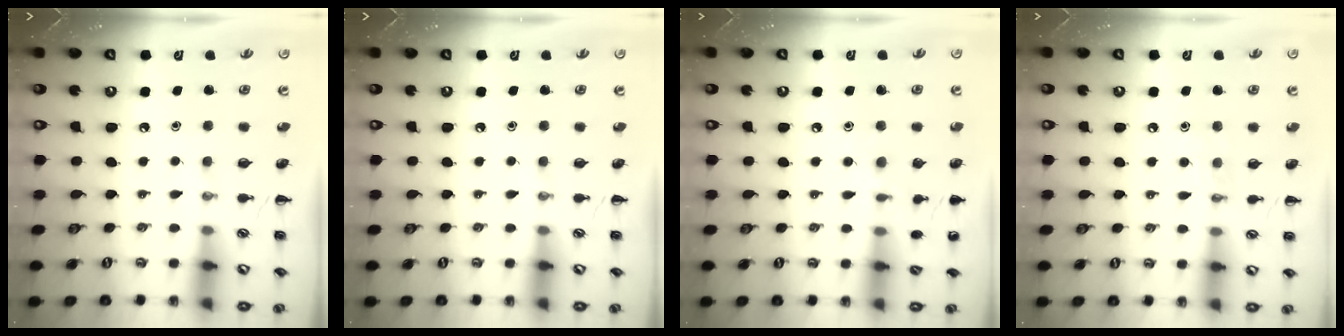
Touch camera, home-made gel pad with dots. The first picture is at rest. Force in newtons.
{"total": 0.0}
{"total": 6.6, "press": 6.3, "slide": 2.0}
{"total": 4.8, "press": 4.6, "slide": 1.3}